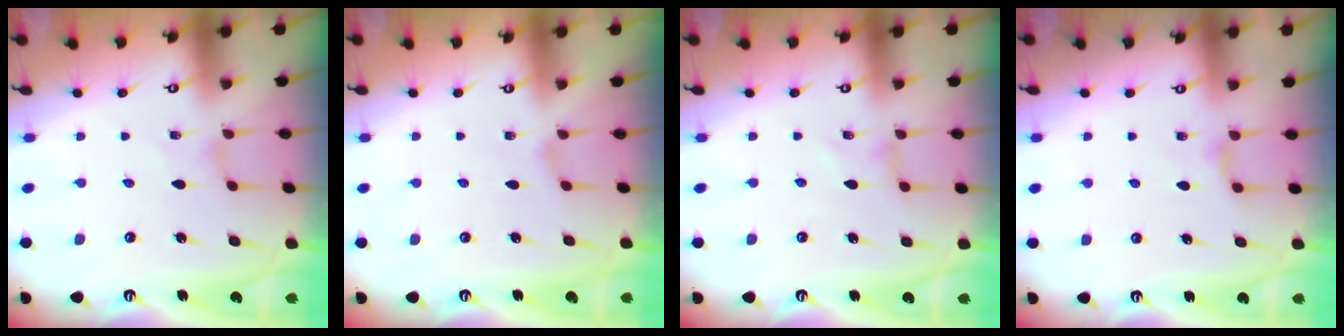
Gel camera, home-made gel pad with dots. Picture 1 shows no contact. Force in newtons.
{"total": 0.7, "press": 0.6, "slide": 0.3}
{"total": 0.0}
{"total": 3.0, "press": 3.0, "slide": 0.6}